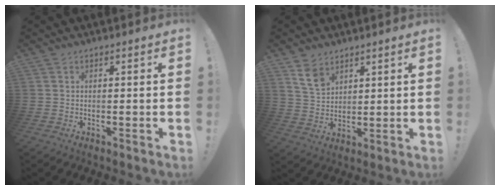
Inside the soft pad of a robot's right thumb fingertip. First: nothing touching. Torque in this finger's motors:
{"motor_torque": [0.21, 0.87, 0.12, 0.19, 0.00]}